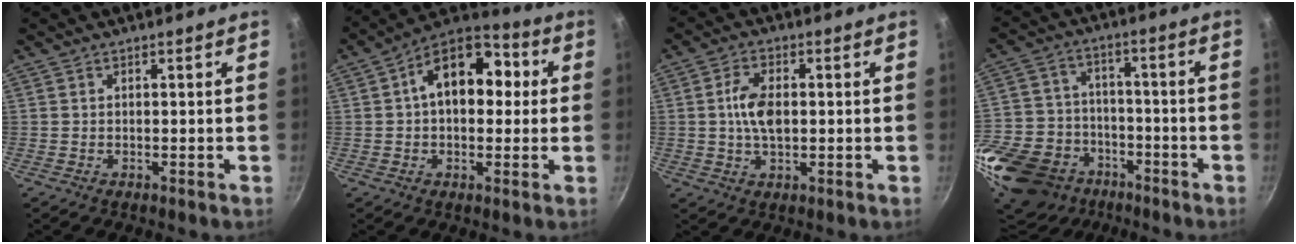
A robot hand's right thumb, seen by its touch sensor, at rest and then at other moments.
{"total": 14.4, "force": [2.2, 9.0, 11.0], "torque": [-0.128, 0.035, 0.022]}
{"total": 6.9, "force": [0.4, 3.9, 5.7], "torque": [-0.108, 0.008, 0.006]}
{"total": 25.1, "force": [-12.9, 18.2, 11.4], "torque": [-0.290, 0.046, -0.219]}